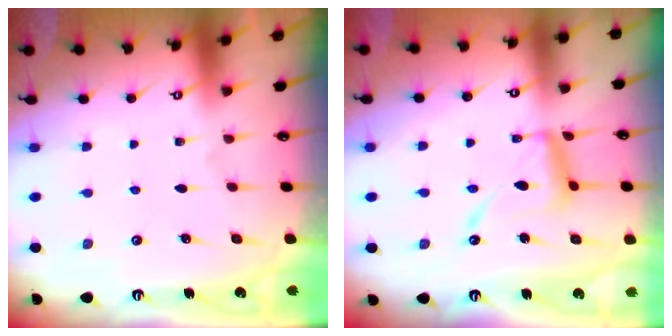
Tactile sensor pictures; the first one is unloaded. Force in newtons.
{"total": 12.8, "press": 12.7, "slide": 1.1}